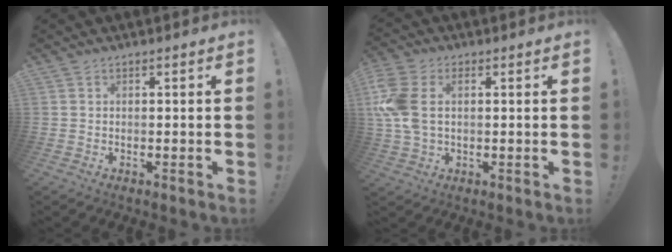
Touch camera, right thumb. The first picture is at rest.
{"total": 9.8, "force": [1.3, 6.5, 7.2], "torque": [-0.165, 0.001, 0.025]}